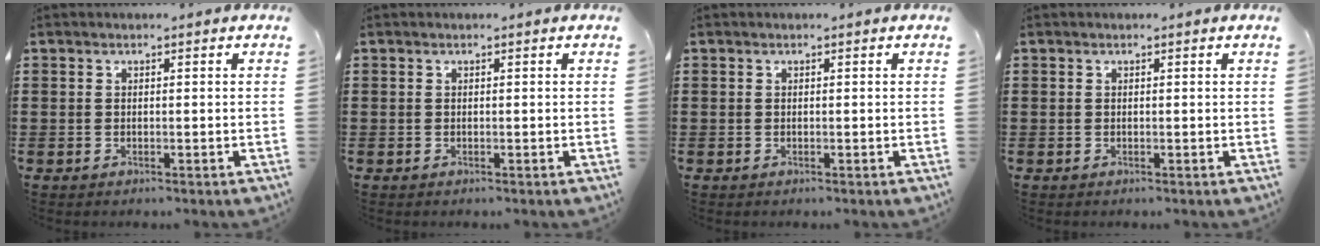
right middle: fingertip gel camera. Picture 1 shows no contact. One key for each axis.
{"total": 0.0}
{"total": 0.0}
{"total": 0.0}